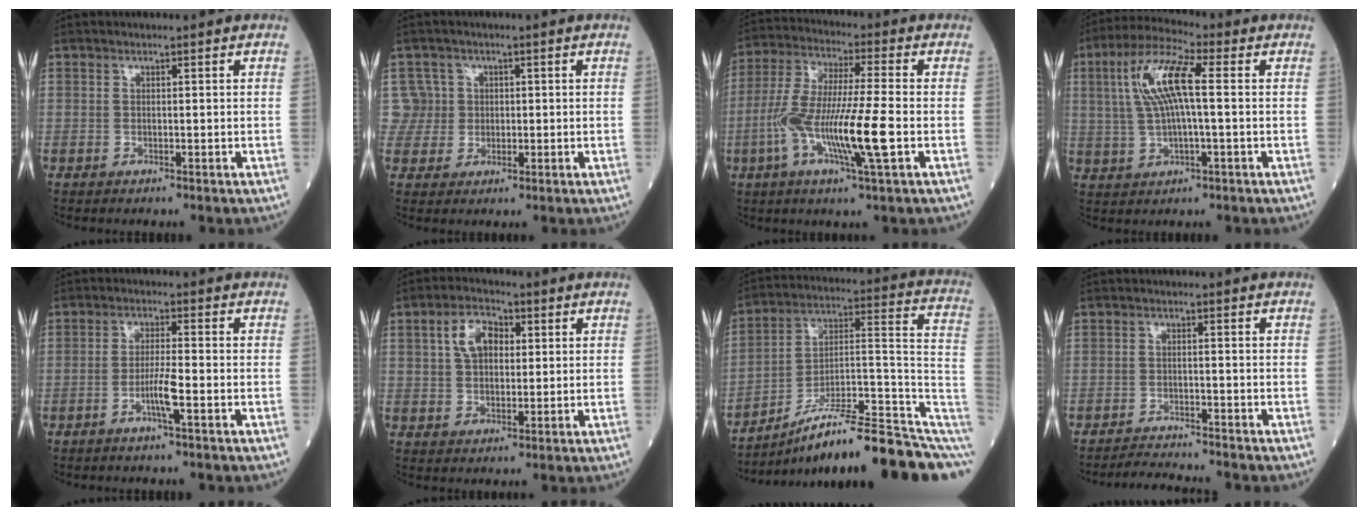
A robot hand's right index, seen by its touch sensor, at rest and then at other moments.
{"total": 5.9, "force": [1.7, 5.6, -0.5], "torque": [0.027, 0.018, 0.036]}
{"total": 13.3, "force": [-3.5, 0.4, 12.8], "torque": [-0.258, -0.008, -0.073]}
{"total": 10.0, "force": [1.6, 1.8, 9.7], "torque": [-0.206, 0.020, 0.030]}
{"total": 4.0, "force": [-1.7, -0.2, 3.6], "torque": [-0.071, -0.004, -0.035]}
{"total": 6.4, "force": [1.9, 3.7, 4.8], "torque": [-0.092, 0.017, 0.035]}
{"total": 21.1, "force": [-13.8, 2.6, 15.7], "torque": [-0.150, 0.052, -0.212]}
{"total": 4.8, "force": [-4.7, -0.7, 0.7], "torque": [-0.012, -0.016, -0.077]}